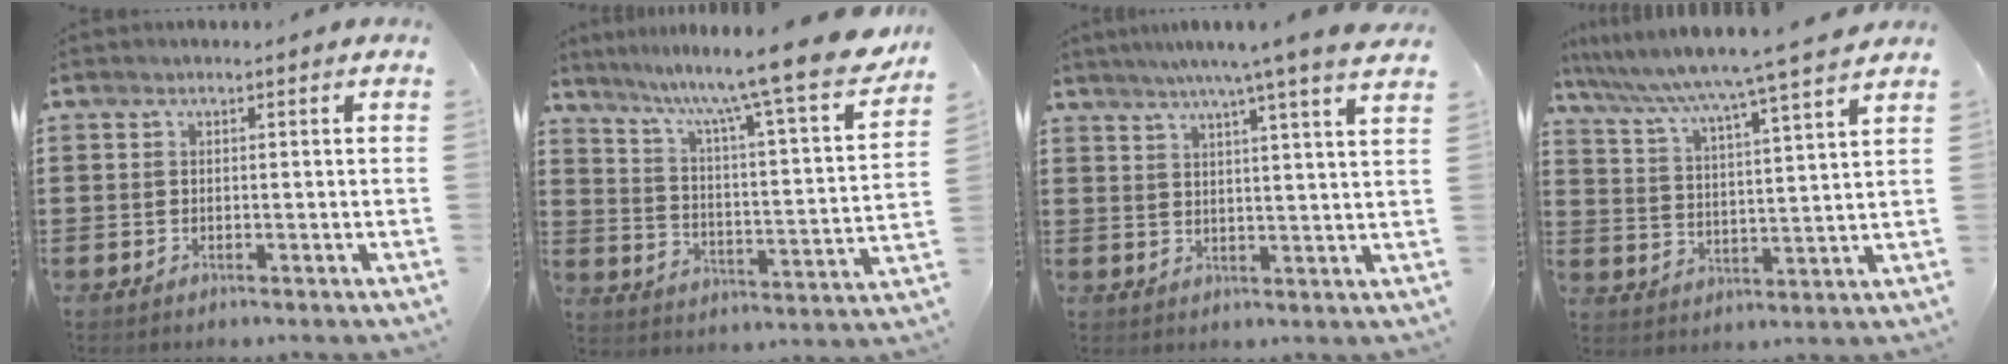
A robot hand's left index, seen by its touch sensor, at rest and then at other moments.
{"total": 11.1, "force": [9.2, -0.5, 6.2], "torque": [-0.127, -0.075, 0.140]}
{"total": 6.2, "force": [4.9, -1.1, 3.6], "torque": [-0.085, -0.019, 0.080]}
{"total": 5.7, "force": [5.0, -1.4, 2.4], "torque": [-0.069, -0.046, 0.074]}